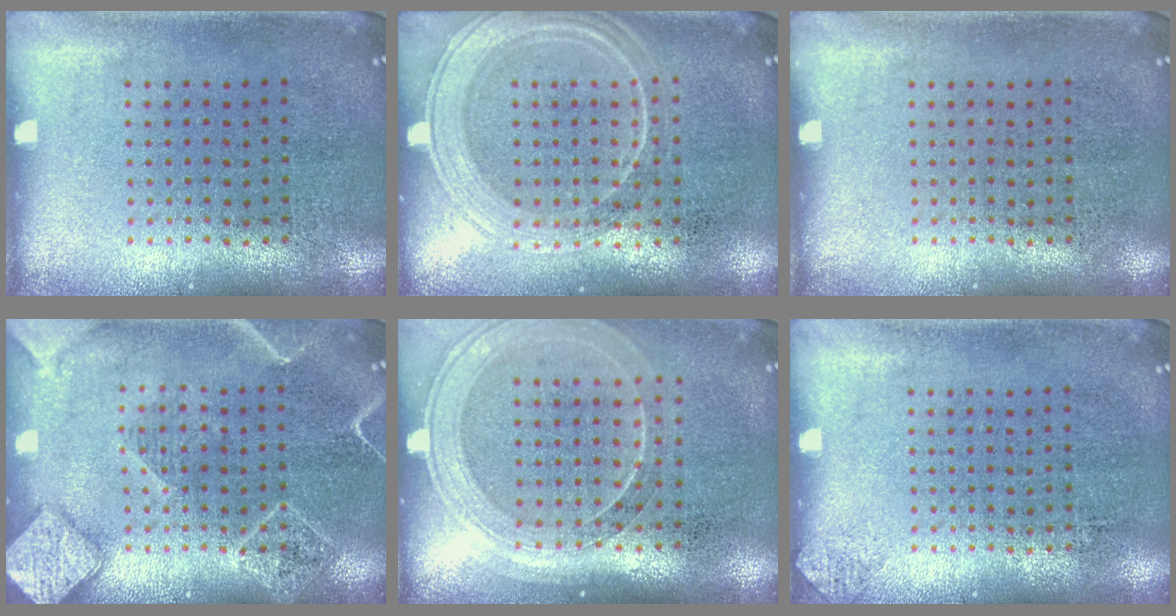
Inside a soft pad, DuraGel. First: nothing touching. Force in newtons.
{"total": 1.8, "press": 1.8, "slide": 0.4}
{"total": 0.0}
{"total": 3.5, "press": 3.4, "slide": 0.4}
{"total": 1.7, "press": 1.5, "slide": 0.6}
{"total": 0.5, "press": 0.5, "slide": 0.0}